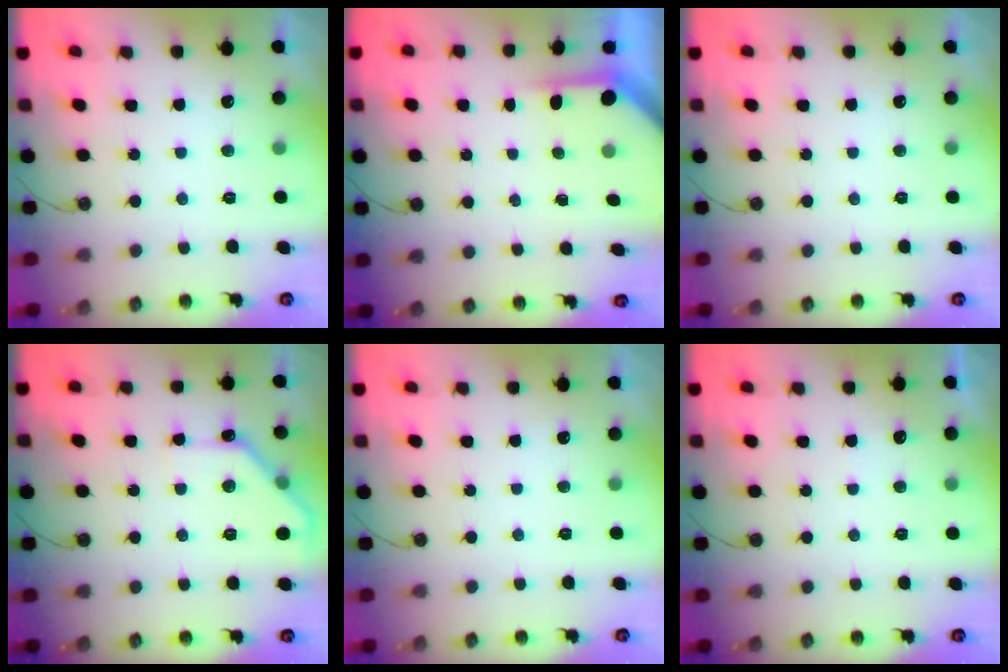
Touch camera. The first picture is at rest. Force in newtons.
{"total": 3.5, "press": 3.5, "slide": 0.3}
{"total": 0.0}
{"total": 9.8, "press": 9.8, "slide": 0.2}
{"total": 0.0}
{"total": 2.0, "press": 2.0, "slide": 0.4}